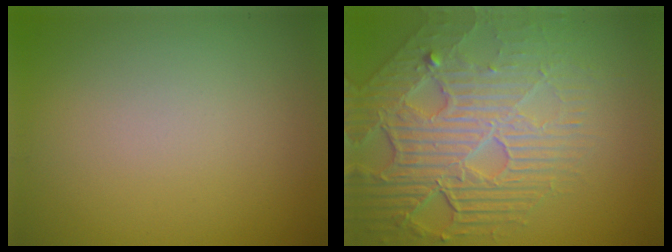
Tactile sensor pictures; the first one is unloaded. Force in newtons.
{"total": 8.2, "press": 5.7, "slide": 5.9}